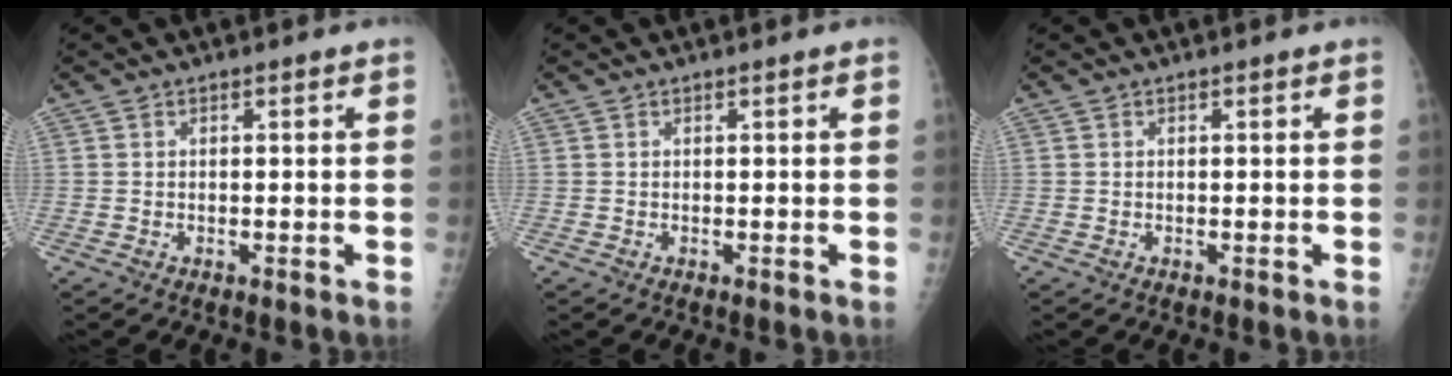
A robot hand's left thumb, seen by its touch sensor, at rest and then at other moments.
{"total": 0.0}
{"total": 0.0}